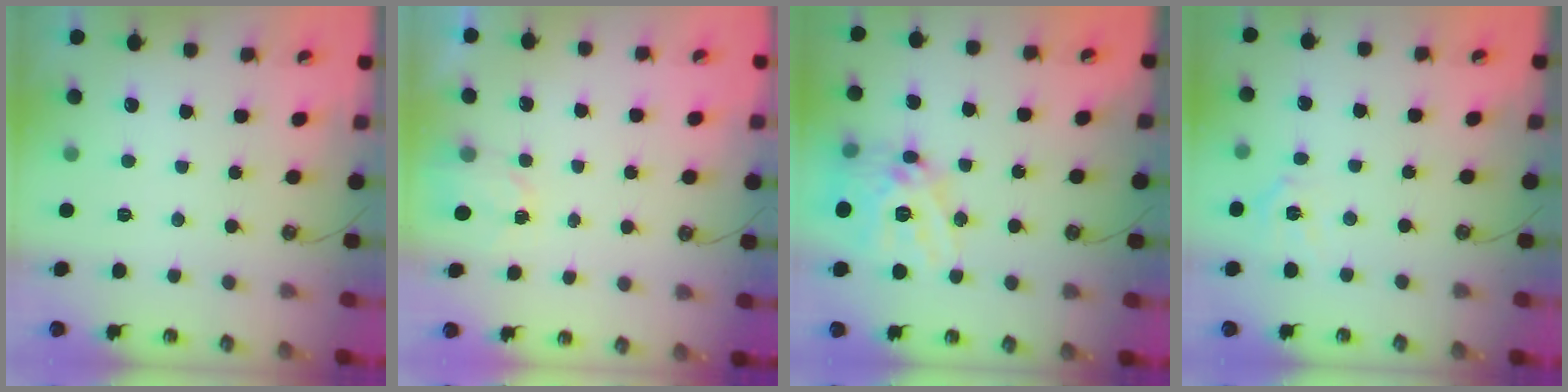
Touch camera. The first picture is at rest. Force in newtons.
{"total": 2.4, "press": 2.4, "slide": 0.3}
{"total": 20.0, "press": 19.9, "slide": 1.9}
{"total": 6.2, "press": 6.2, "slide": 0.5}